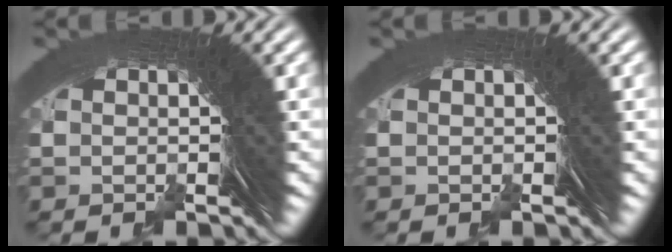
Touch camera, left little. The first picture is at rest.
{"total": 0.0}